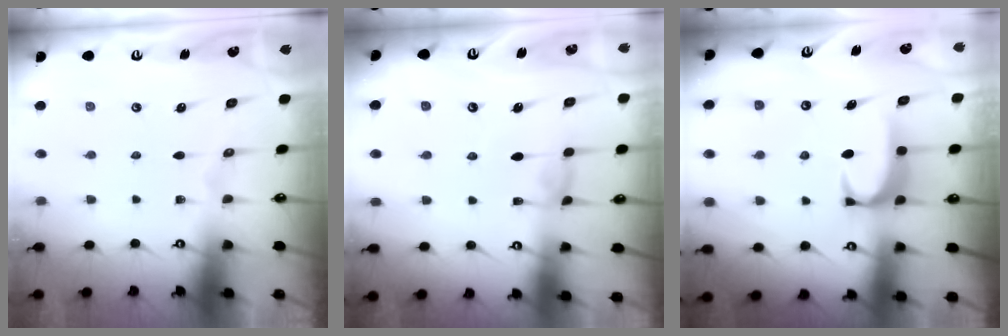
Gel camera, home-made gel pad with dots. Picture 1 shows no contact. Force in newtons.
{"total": 1.1, "press": 1.0, "slide": 0.5}
{"total": 2.0, "press": 1.9, "slide": 0.5}